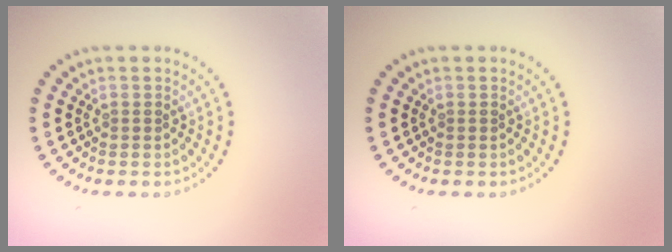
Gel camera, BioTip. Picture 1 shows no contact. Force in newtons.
{"total": 0.0}